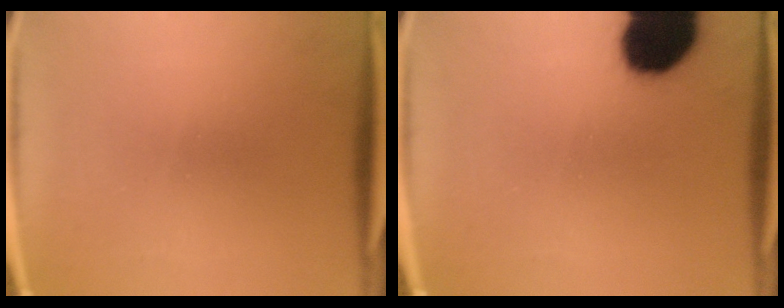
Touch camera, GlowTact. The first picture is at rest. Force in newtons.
{"total": 16.2}